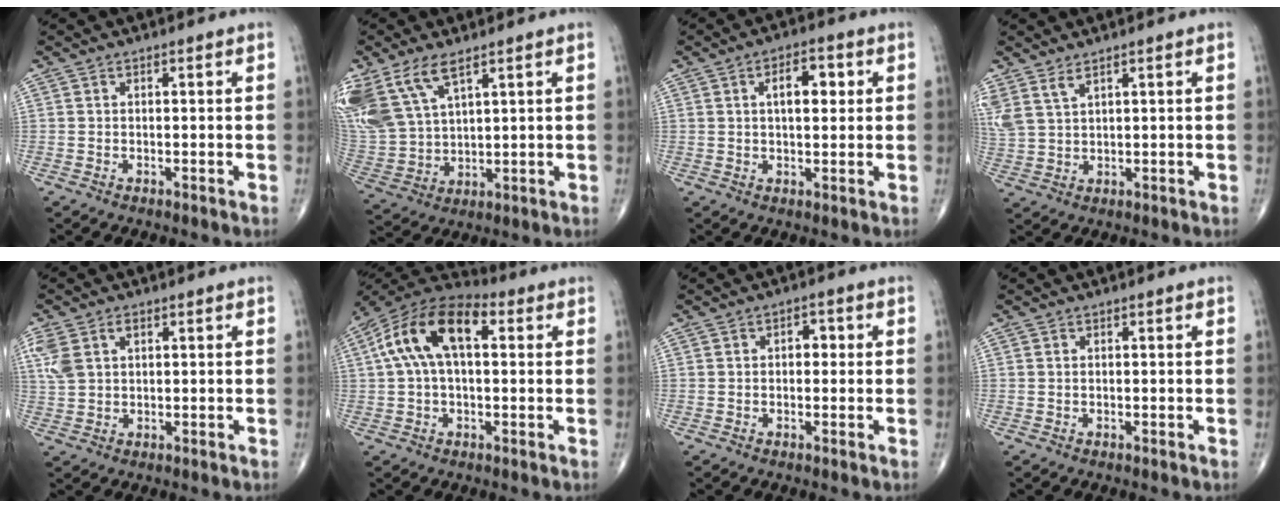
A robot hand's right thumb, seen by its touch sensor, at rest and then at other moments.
{"total": 14.3, "force": [8.3, 6.8, 9.5], "torque": [-0.217, -0.021, 0.179]}
{"total": 6.3, "force": [1.6, 3.1, 5.3], "torque": [-0.068, 0.004, 0.024]}
{"total": 5.2, "force": [3.5, 1.8, 3.3], "torque": [-0.079, -0.009, 0.083]}
{"total": 6.1, "force": [2.2, 3.8, 4.3], "torque": [-0.106, 0.013, 0.052]}
{"total": 15.1, "force": [3.3, 8.0, 12.4], "torque": [-0.233, 0.040, 0.050]}
{"total": 2.5, "force": [0.3, 1.7, 1.9], "torque": [-0.016, 0.009, -0.001]}
{"total": 0.0}